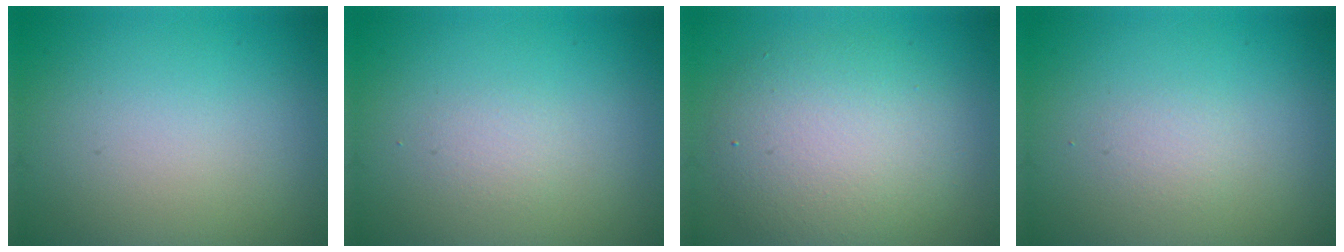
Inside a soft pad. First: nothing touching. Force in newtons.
{"total": 0.9, "press": 0.9, "slide": 0.1}
{"total": 5.8, "press": 5.8, "slide": 0.3}
{"total": 0.9, "press": 0.9, "slide": 0.1}